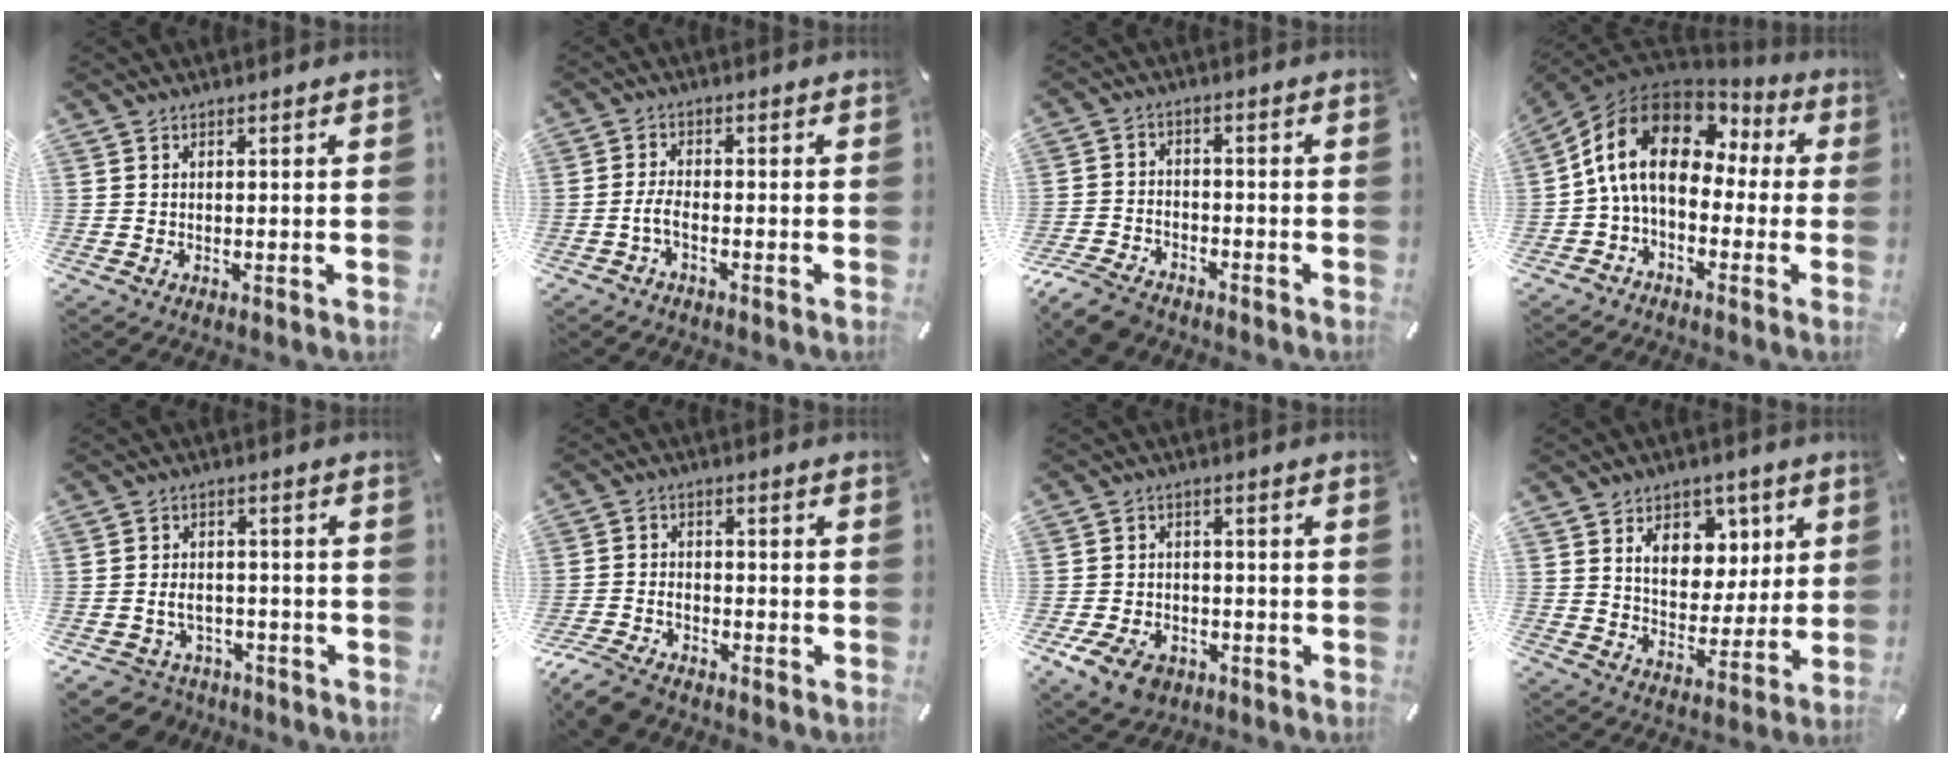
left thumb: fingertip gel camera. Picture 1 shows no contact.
{"total": 3.4, "force": [-1.7, 1.1, 2.8], "torque": [-0.061, 0.004, -0.034]}
{"total": 7.3, "force": [-6.1, 3.0, 2.6], "torque": [-0.063, 0.025, -0.121]}
{"total": 15.9, "force": [1.9, 10.6, 11.7], "torque": [-0.249, 0.010, 0.026]}
{"total": 5.9, "force": [-2.4, 4.9, 2.3], "torque": [-0.064, 0.012, -0.045]}
{"total": 6.9, "force": [-5.9, 2.7, 2.5], "torque": [-0.056, 0.024, -0.114]}
{"total": 7.8, "force": [-4.4, 5.1, 3.8], "torque": [-0.087, 0.019, -0.082]}
{"total": 11.0, "force": [4.2, 8.4, 5.8], "torque": [-0.079, -0.012, 0.073]}